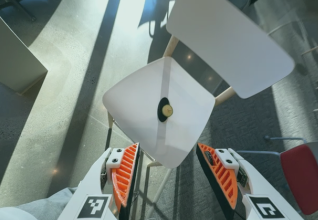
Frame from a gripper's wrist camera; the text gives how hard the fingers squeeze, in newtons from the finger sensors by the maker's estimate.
{"total": 0.0}